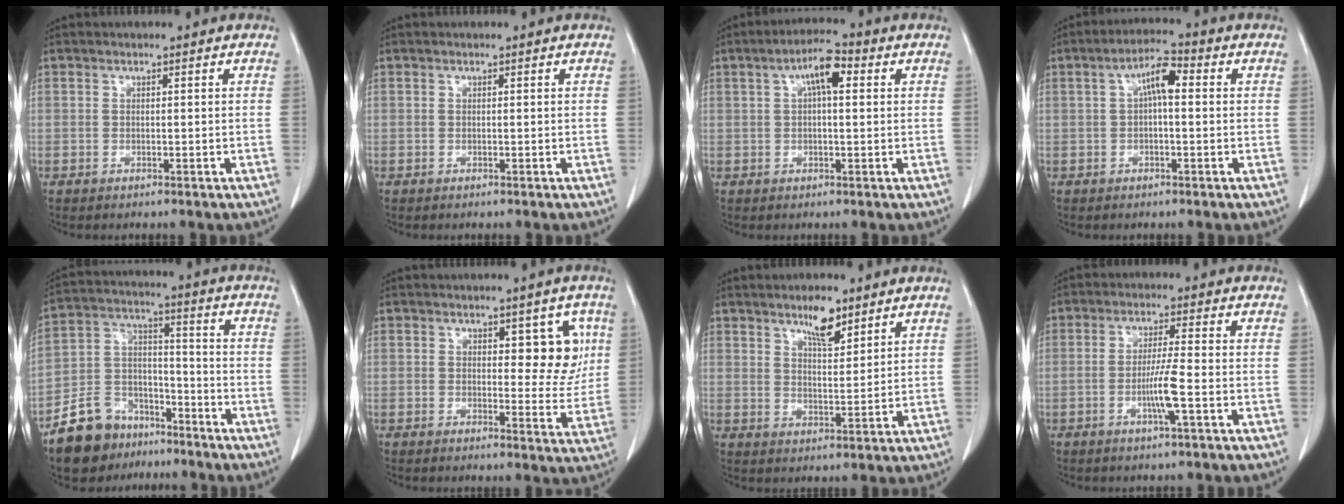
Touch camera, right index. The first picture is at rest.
{"total": 0.0}
{"total": 5.6, "force": [1.6, 1.5, 5.1], "torque": [-0.093, 0.020, 0.024]}
{"total": 5.2, "force": [0.8, 1.4, 4.9], "torque": [-0.090, 0.021, 0.010]}
{"total": 11.7, "force": [-8.6, 7.2, 3.5], "torque": [-0.081, 0.031, -0.151]}
{"total": 6.2, "force": [2.1, 3.1, 4.9], "torque": [-0.041, 0.004, 0.027]}
{"total": 5.6, "force": [4.0, 1.5, 3.6], "torque": [-0.064, -0.001, 0.069]}
{"total": 5.0, "force": [-1.6, -0.6, 4.7], "torque": [-0.088, -0.008, -0.032]}